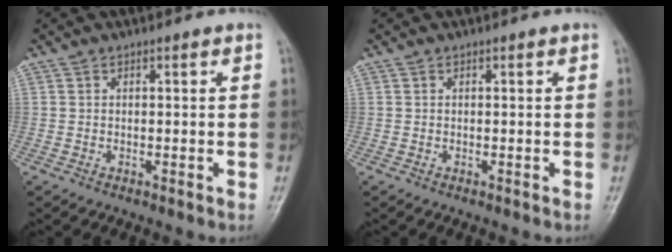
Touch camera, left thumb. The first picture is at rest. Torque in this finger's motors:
{"motor_torque": [0.00, 0.00, 0.00, 0.00, 0.00]}